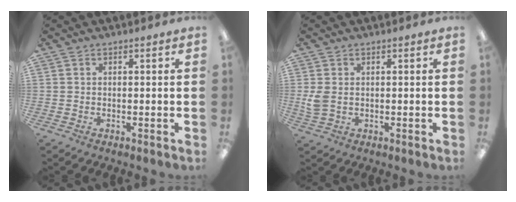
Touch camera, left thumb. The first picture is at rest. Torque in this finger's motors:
{"motor_torque": [-0.06, 0.09, 0.08, -0.08, 0.01]}